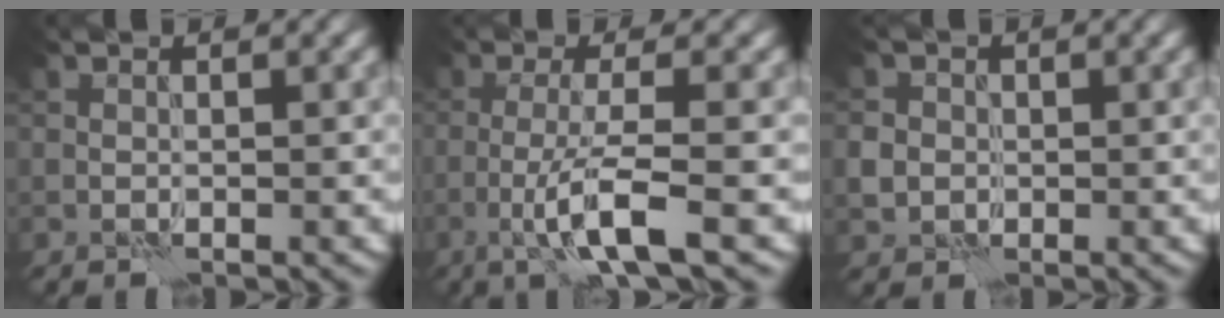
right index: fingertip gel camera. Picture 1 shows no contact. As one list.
[{"total": 5.2, "force": [-1.8, 0.7, 4.8], "torque": [-0.083, 0.003, -0.043]}, {"total": 2.5, "force": [-0.1, 2.4, 0.8], "torque": [-0.013, 0.003, 0.000]}]